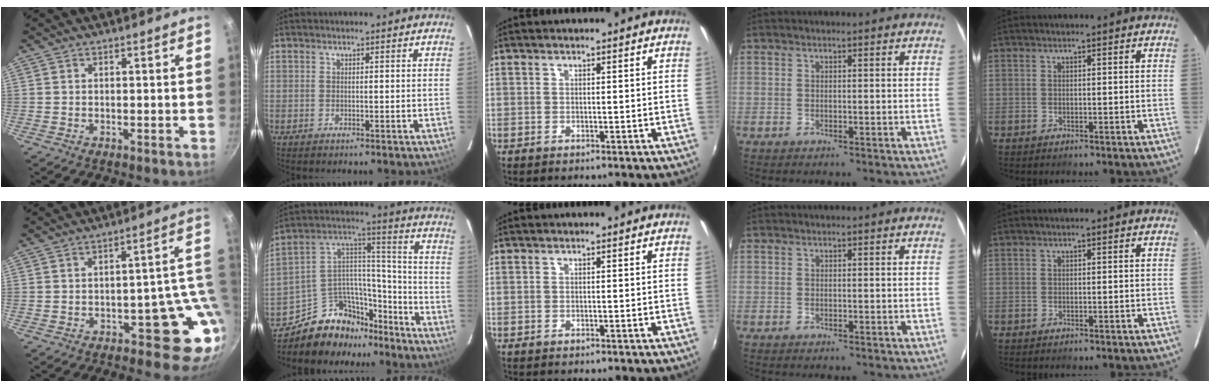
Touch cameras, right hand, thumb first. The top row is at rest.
{"thumb": {"total": 11.1, "force": [-1.7, 6.2, 9.1], "torque": [-0.039, 0.022, -0.016]}, "index": {"total": 15.4, "force": [-12.2, 8.5, 4.1], "torque": [-0.084, 0.081, -0.195]}}